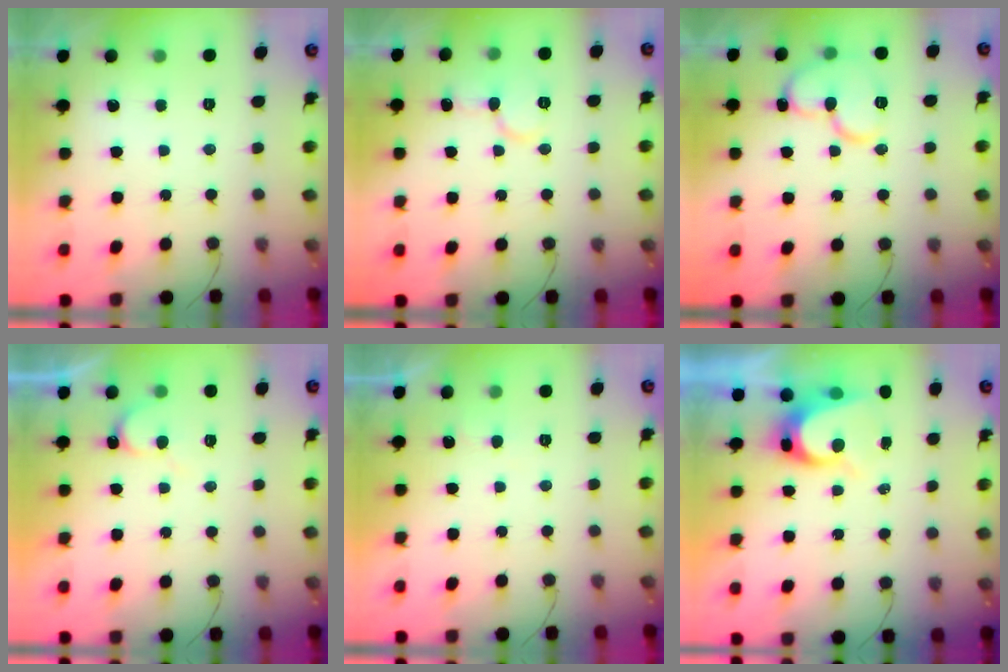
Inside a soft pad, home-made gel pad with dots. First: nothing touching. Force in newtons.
{"total": 8.1, "press": 8.0, "slide": 1.1}
{"total": 12.7, "press": 12.6, "slide": 2.0}
{"total": 5.0, "press": 5.0, "slide": 0.4}
{"total": 2.6, "press": 2.6, "slide": 0.3}
{"total": 6.5, "press": 6.5, "slide": 0.6}